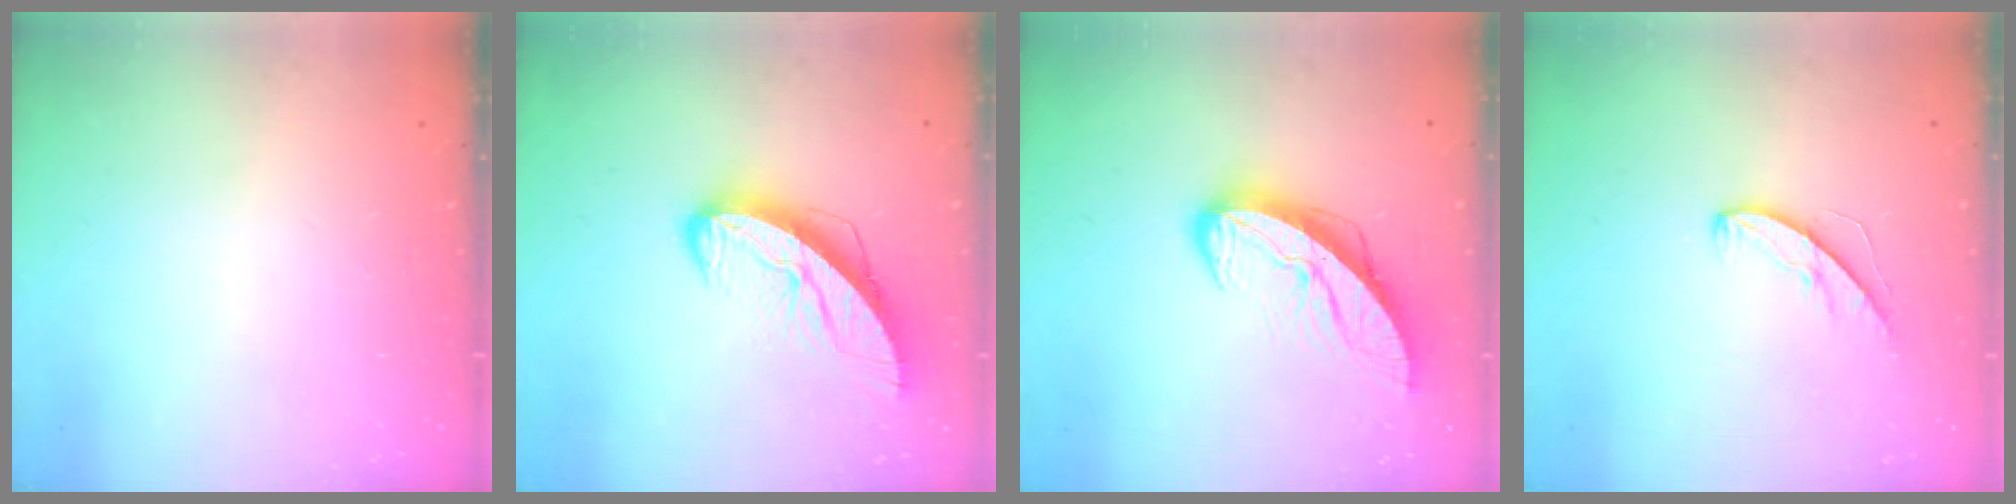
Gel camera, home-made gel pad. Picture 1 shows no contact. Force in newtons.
{"total": 10.8, "press": 10.7, "slide": 1.2}
{"total": 10.4, "press": 10.4, "slide": 1.0}
{"total": 5.7, "press": 5.7, "slide": 0.5}